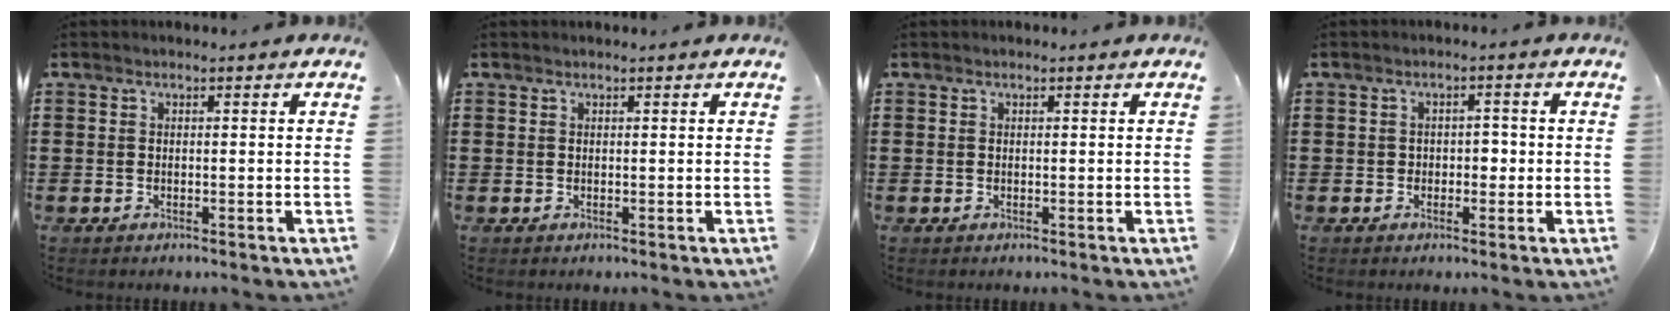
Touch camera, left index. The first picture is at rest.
{"total": 0.0}
{"total": 0.0}
{"total": 1.9, "force": [-0.3, 1.4, 1.2], "torque": [-0.027, 0.007, -0.010]}